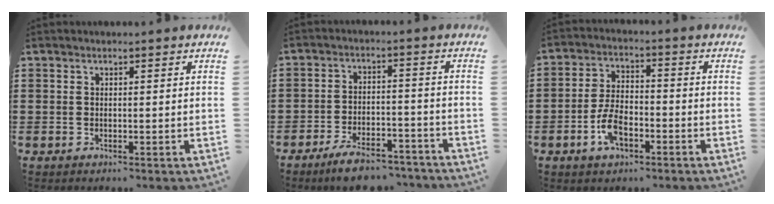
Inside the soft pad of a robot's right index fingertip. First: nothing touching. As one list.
[{"total": 6.4, "force": [-5.5, 1.4, 3.0], "torque": [-0.056, 0.009, -0.103]}, {"total": 6.4, "force": [-2.6, 3.2, 4.9], "torque": [-0.117, 0.001, -0.055]}]